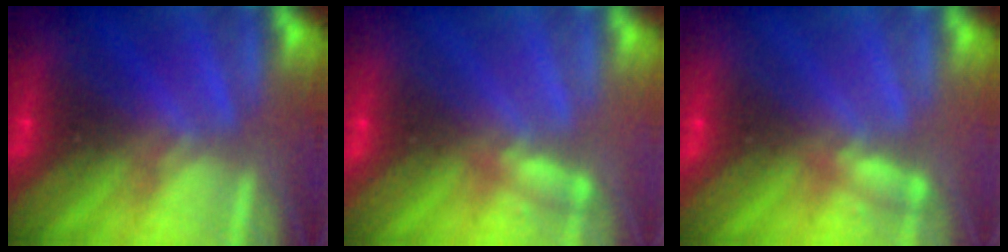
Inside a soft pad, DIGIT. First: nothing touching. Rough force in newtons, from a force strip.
{"total": 2.2}
{"total": 2.2}